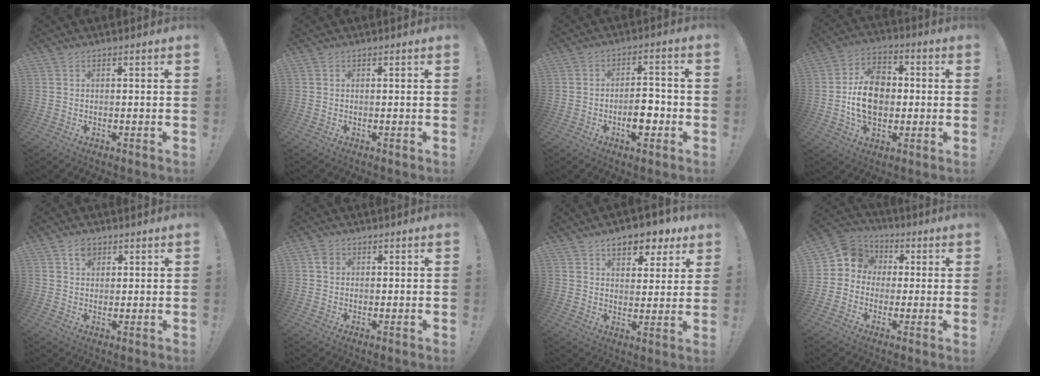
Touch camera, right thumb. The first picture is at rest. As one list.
[{"total": 0.0}, {"total": 7.8, "force": [-2.8, 4.4, 5.9], "torque": [-0.081, 0.016, -0.046]}, {"total": 15.5, "force": [-0.4, 11.6, 10.2], "torque": [-0.177, 0.015, -0.007]}, {"total": 4.0, "force": [2.4, 2.7, 1.8], "torque": [-0.023, -0.008, 0.041]}, {"total": 2.4, "force": [0.6, 2.1, 1.0], "torque": [-0.008, 0.001, 0.009]}, {"total": 9.6, "force": [5.9, 4.8, 5.8], "torque": [-0.082, -0.034, 0.102]}, {"total": 8.3, "force": [0.4, 7.9, 2.5], "torque": [-0.034, 0.011, 0.015]}]